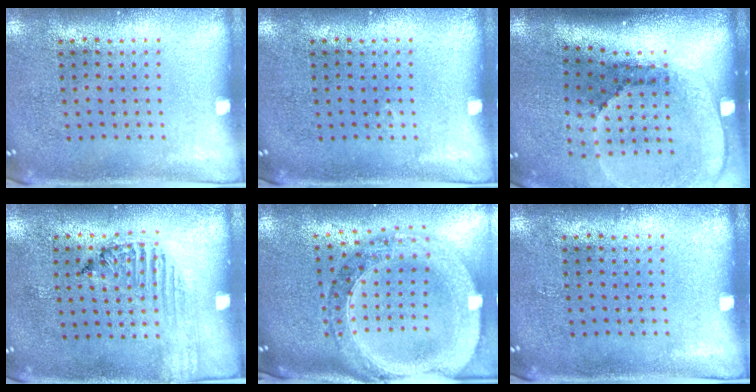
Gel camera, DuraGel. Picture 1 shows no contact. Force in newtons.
{"total": 0.0}
{"total": 2.6, "press": 1.7, "slide": 1.9}
{"total": 1.3, "press": 1.3, "slide": 0.2}
{"total": 2.5, "press": 2.2, "slide": 1.2}
{"total": 0.0}